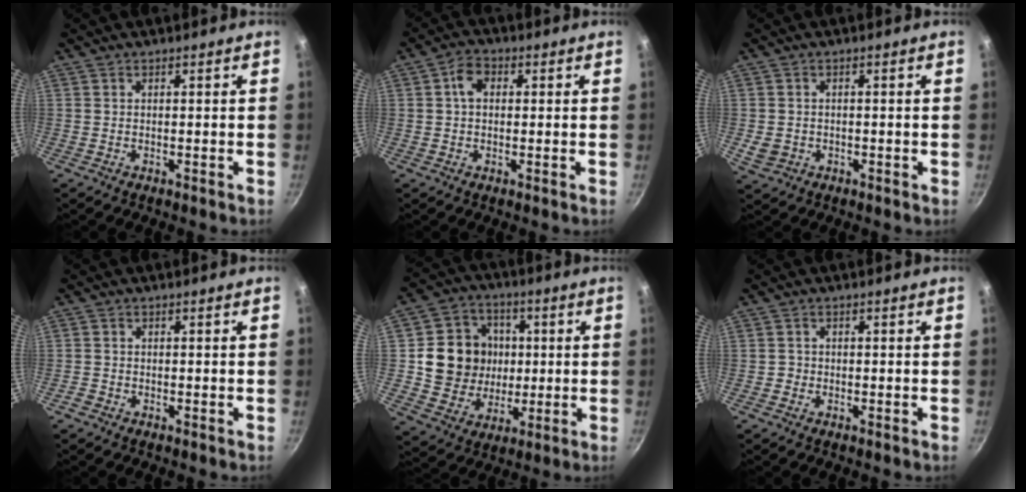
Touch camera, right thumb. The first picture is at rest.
{"total": 4.1, "force": [0.6, 3.0, 2.8], "torque": [-0.039, 0.010, 0.002]}
{"total": 3.4, "force": [-0.7, 2.9, 1.6], "torque": [-0.029, 0.003, -0.004]}
{"total": 1.2, "force": [-0.9, 0.8, 0.2], "torque": [-0.005, 0.003, -0.016]}
{"total": 14.4, "force": [1.2, 13.2, 5.7], "torque": [-0.065, 0.010, 0.023]}
{"total": 1.0, "force": [-0.4, 1.0, 0.1], "torque": [0.003, 0.003, -0.008]}